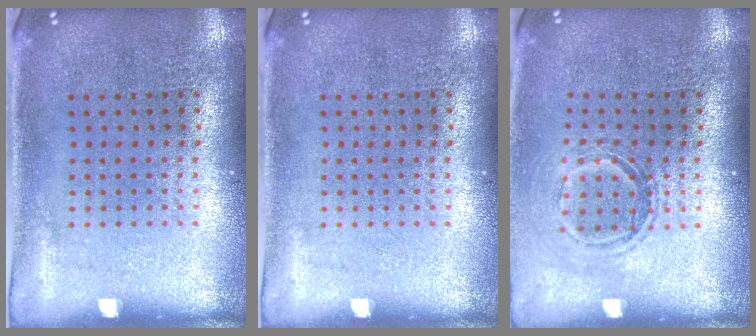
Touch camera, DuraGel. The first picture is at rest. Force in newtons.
{"total": 0.0}
{"total": 1.5, "press": 1.2, "slide": 0.9}